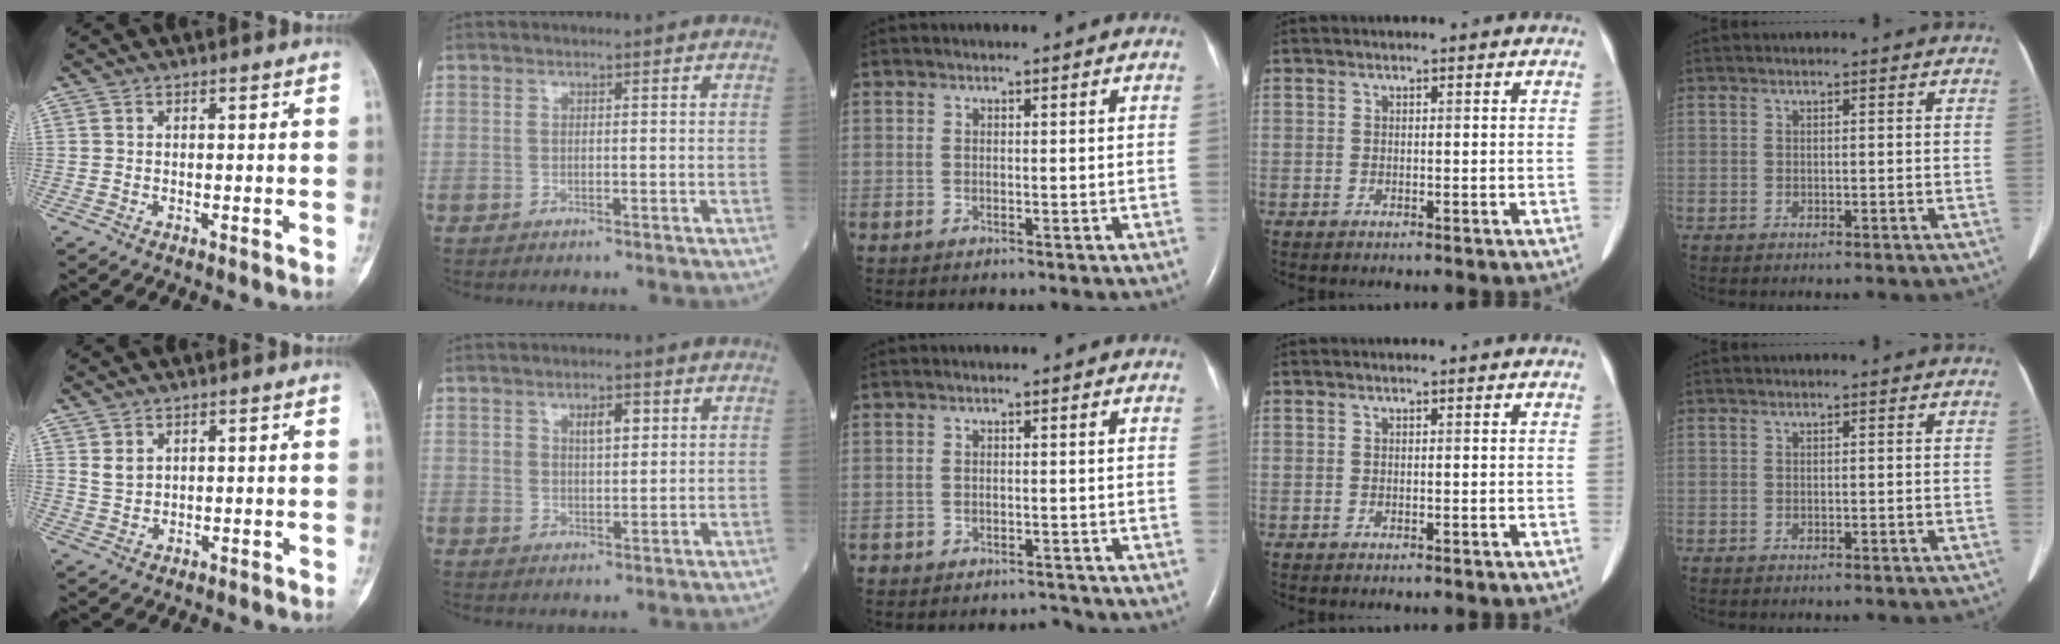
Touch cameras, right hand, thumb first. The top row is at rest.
{"thumb": {"total": 2.6, "force": [1.4, 1.8, 1.3], "torque": [-0.018, -0.010, 0.035]}, "index": {"total": 4.1, "force": [1.7, 1.9, 3.2], "torque": [-0.053, 0.004, 0.029]}, "middle": {"total": 2.1, "force": [-2.0, 0.6, -0.4], "torque": [0.009, -0.002, -0.030]}}